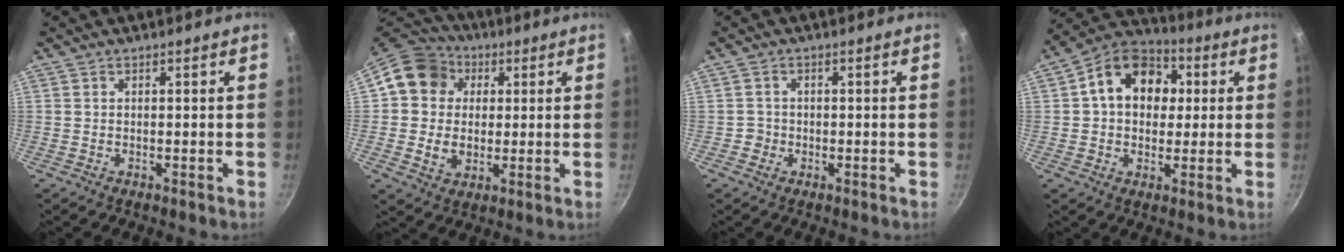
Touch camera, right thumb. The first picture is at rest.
{"total": 13.5, "force": [2.8, 11.8, 6.0], "torque": [-0.078, 0.015, 0.040]}
{"total": 1.7, "force": [-0.6, 1.6, 0.0], "torque": [0.012, 0.008, -0.008]}
{"total": 14.5, "force": [3.0, 10.7, 9.4], "torque": [-0.117, 0.019, 0.031]}